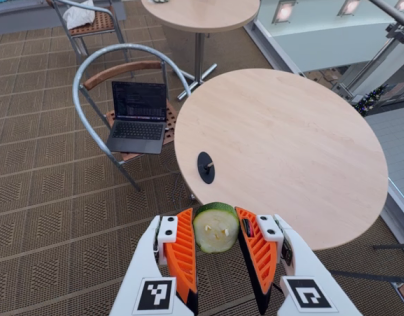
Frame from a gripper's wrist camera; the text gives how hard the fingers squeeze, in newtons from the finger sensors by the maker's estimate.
{"total": 8.7, "left": 8.4, "right": 8.9}